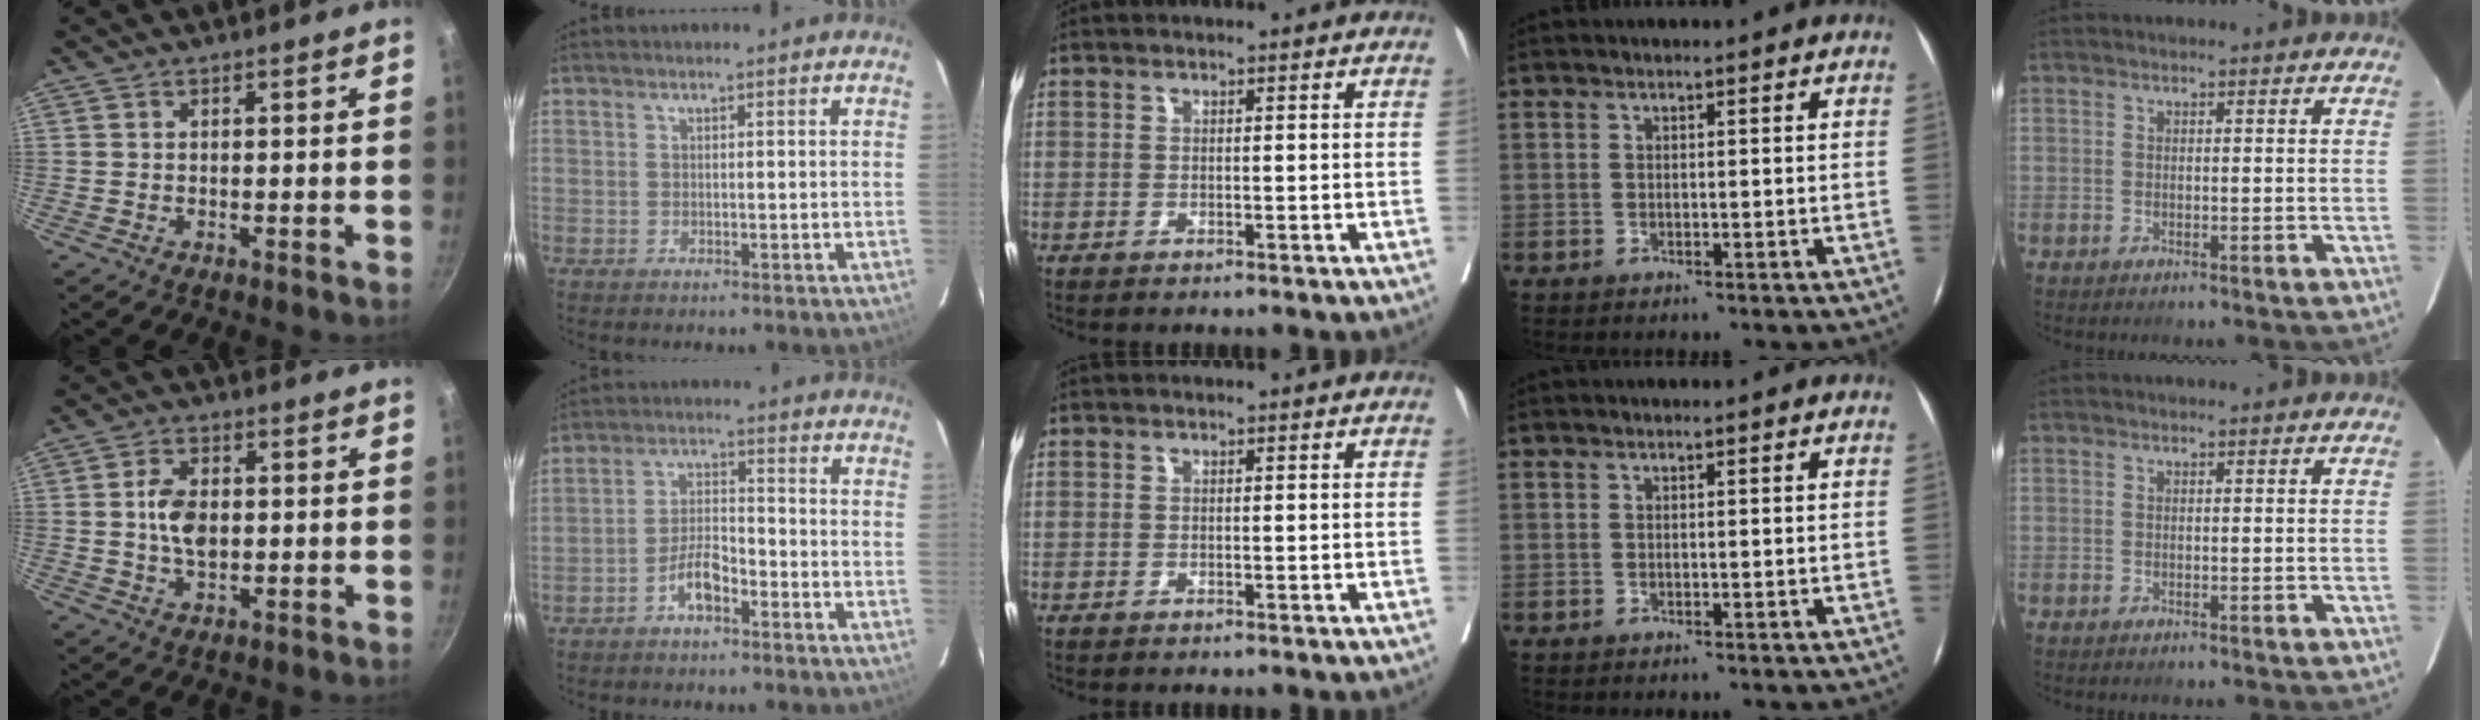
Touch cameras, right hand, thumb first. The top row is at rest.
{"thumb": {"total": 6.4, "force": [0.2, 3.9, 5.1], "torque": [-0.090, 0.003, 0.004]}, "index": {"total": 5.7, "force": [-3.3, 2.2, 4.1], "torque": [-0.087, 0.017, -0.061]}}